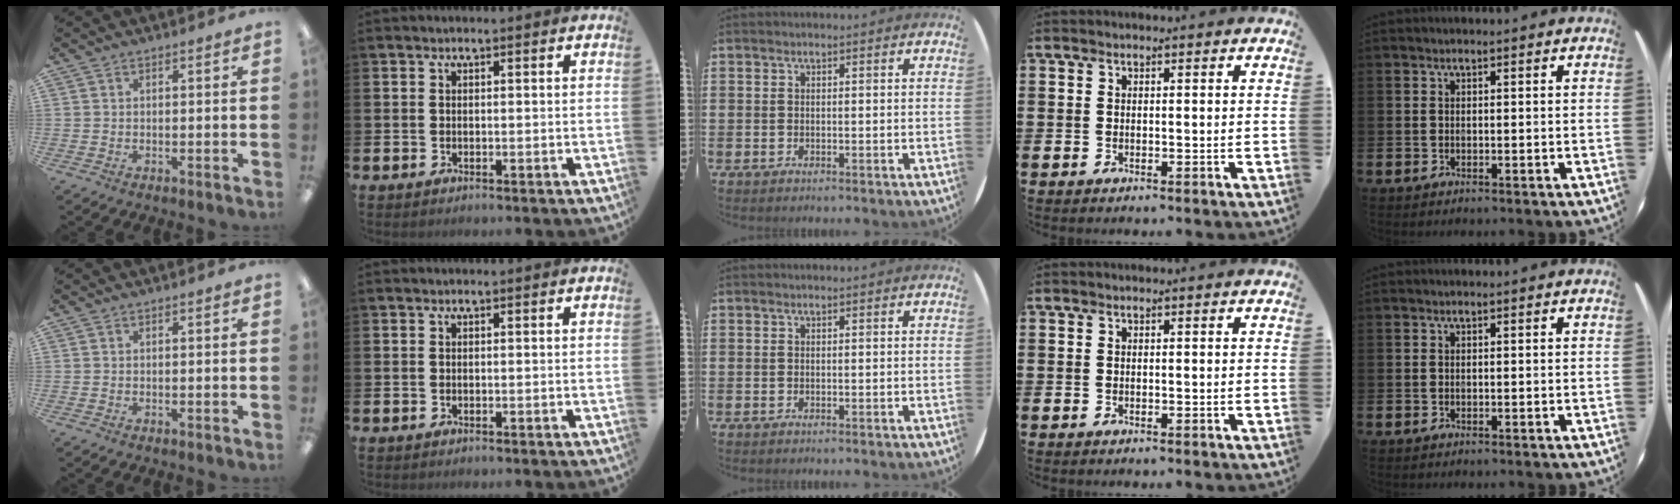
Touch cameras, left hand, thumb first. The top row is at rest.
{}